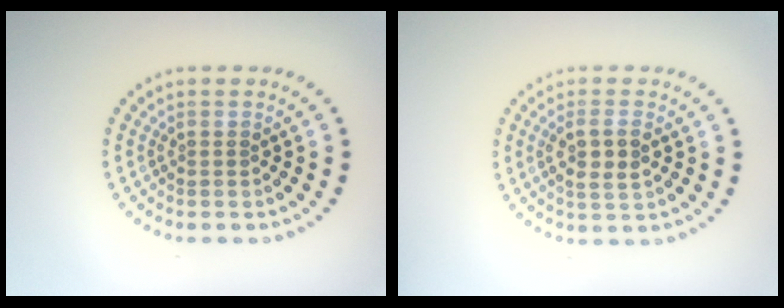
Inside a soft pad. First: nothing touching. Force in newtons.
{"total": 2.8, "press": 2.7, "slide": 0.8}